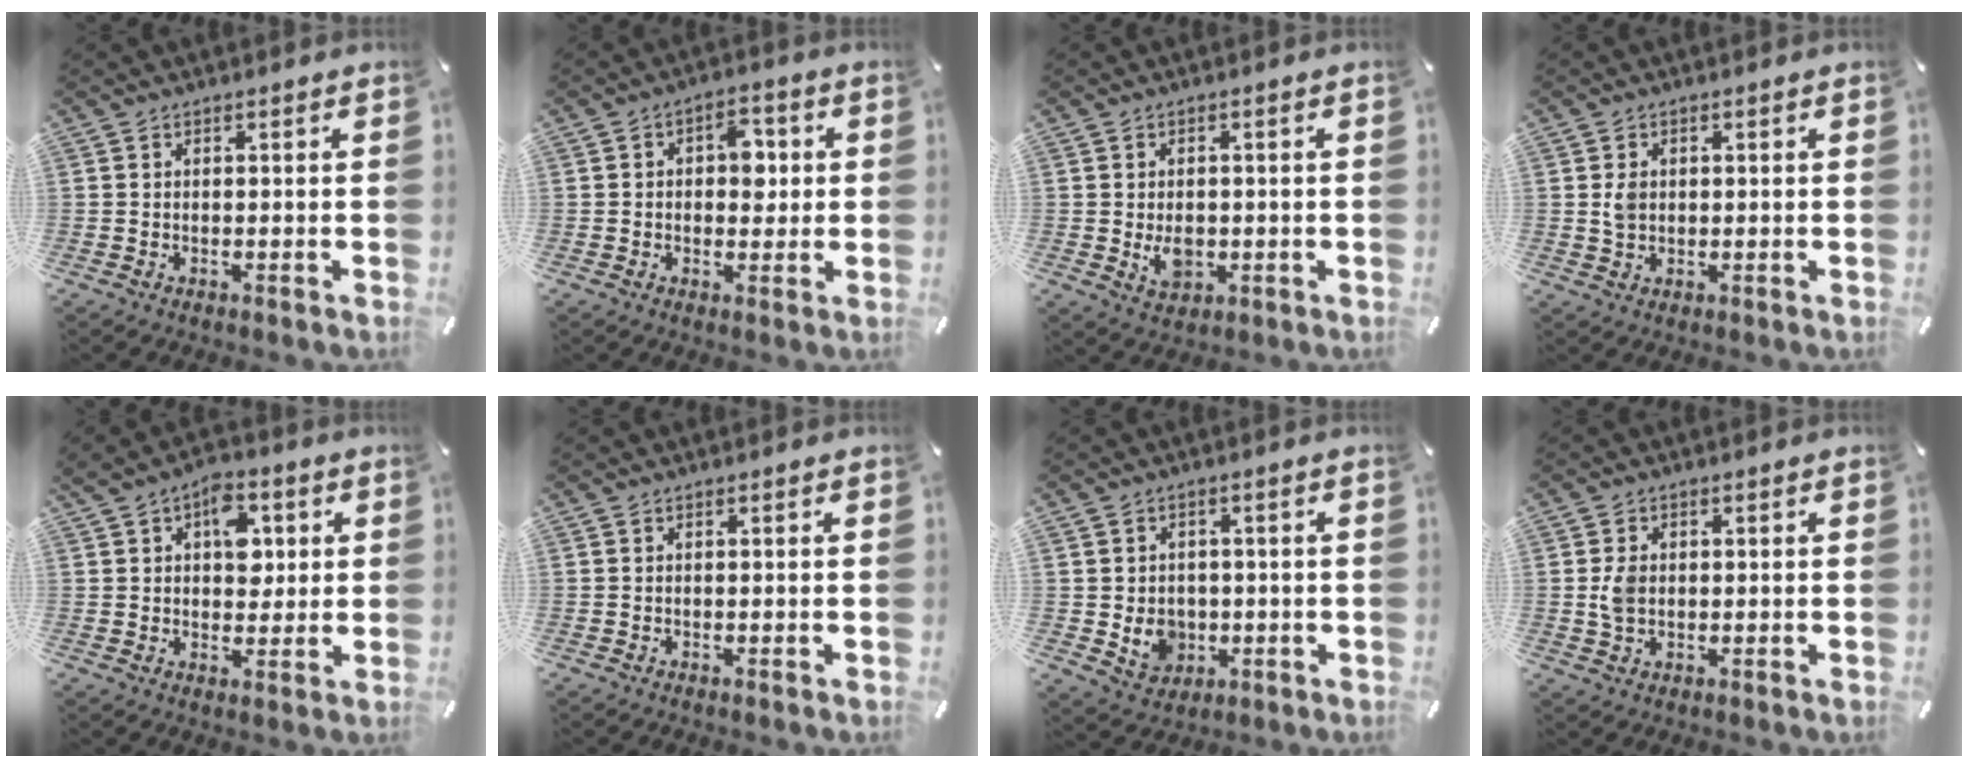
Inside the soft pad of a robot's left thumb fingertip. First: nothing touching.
{"total": 6.4, "force": [0.4, 4.4, 4.6], "torque": [-0.050, 0.000, -0.003]}
{"total": 4.8, "force": [-0.7, 3.6, 3.2], "torque": [-0.052, -0.005, -0.014]}
{"total": 2.9, "force": [0.5, 2.4, 1.5], "torque": [-0.026, 0.002, 0.006]}
{"total": 9.1, "force": [2.5, 6.4, 5.9], "torque": [-0.067, -0.002, 0.038]}
{"total": 0.0}
{"total": 6.7, "force": [-0.8, 6.0, 2.7], "torque": [-0.043, 0.004, -0.012]}
{"total": 4.2, "force": [0.2, 3.2, 2.8], "torque": [-0.052, 0.002, 0.002]}